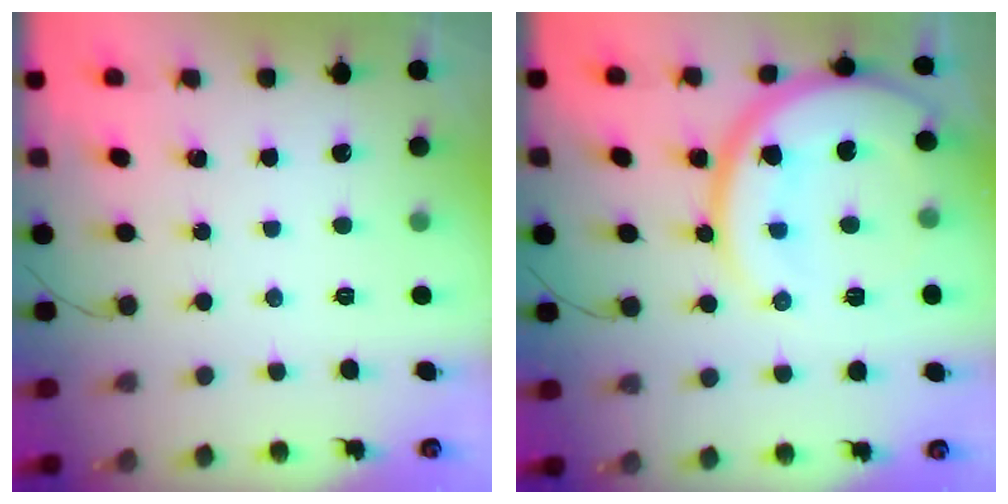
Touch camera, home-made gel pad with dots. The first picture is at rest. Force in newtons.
{"total": 19.2, "press": 19.1, "slide": 1.4}